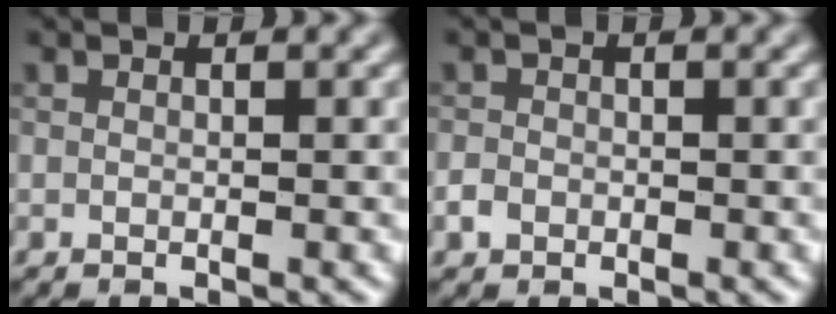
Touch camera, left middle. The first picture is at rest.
{"total": 1.2, "force": [-0.5, 1.0, 0.4], "torque": [-0.005, -0.001, -0.013]}